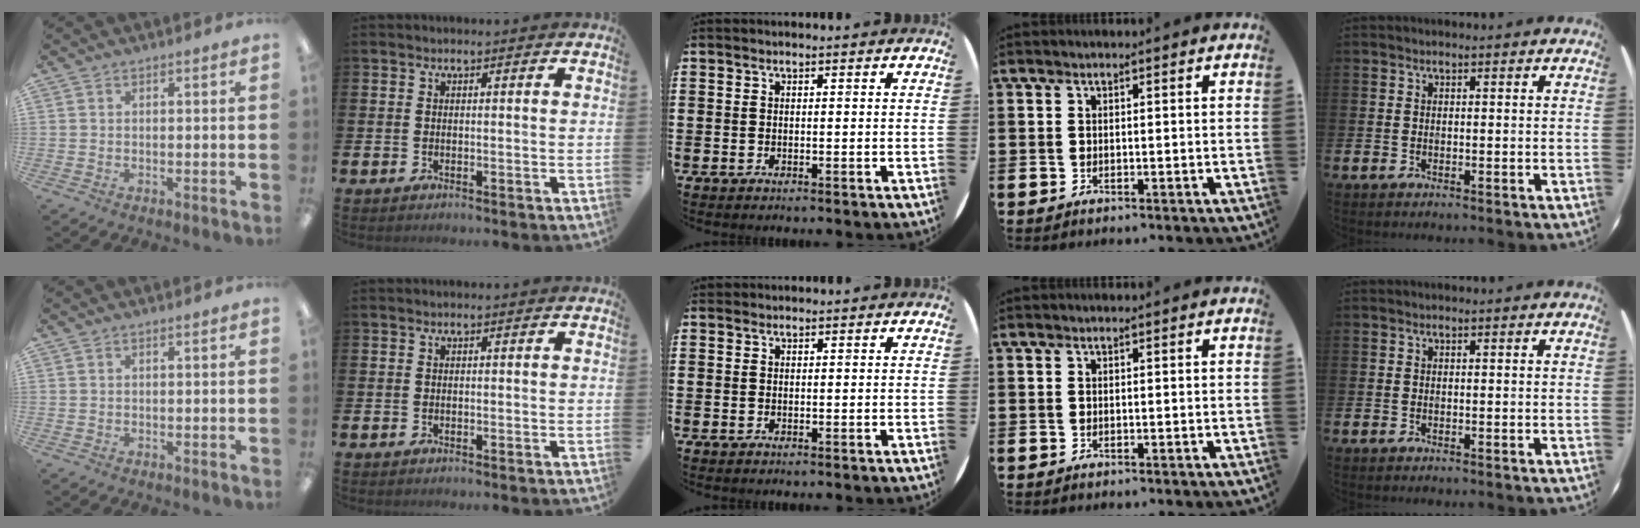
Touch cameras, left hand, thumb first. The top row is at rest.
{}